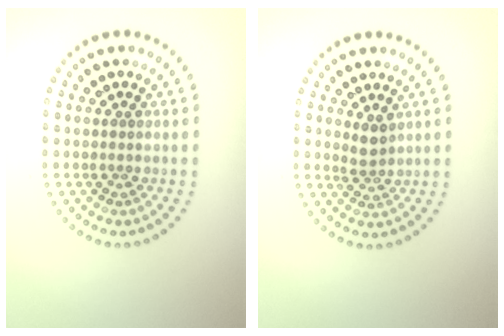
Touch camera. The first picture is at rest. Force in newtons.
{"total": 1.6, "press": 1.4, "slide": 0.8}